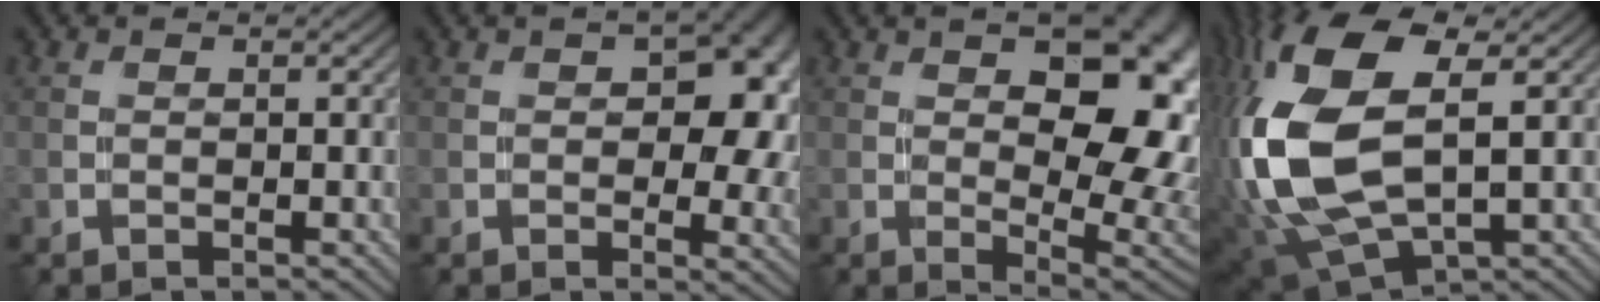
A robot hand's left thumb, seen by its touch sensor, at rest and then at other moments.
{"total": 9.4, "force": [1.2, 5.4, 7.6], "torque": [-0.089, -0.002, 0.025]}
{"total": 15.7, "force": [3.2, 7.9, 13.1], "torque": [-0.156, 0.021, 0.054]}
{"total": 16.3, "force": [1.0, 8.7, 13.8], "torque": [-0.356, -0.021, 0.035]}